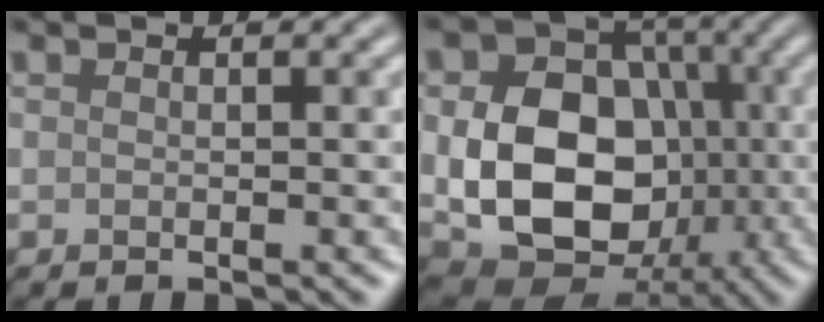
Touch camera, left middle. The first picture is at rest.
{"total": 11.5, "force": [-1.5, 8.8, 7.2], "torque": [-0.125, -0.007, -0.022]}